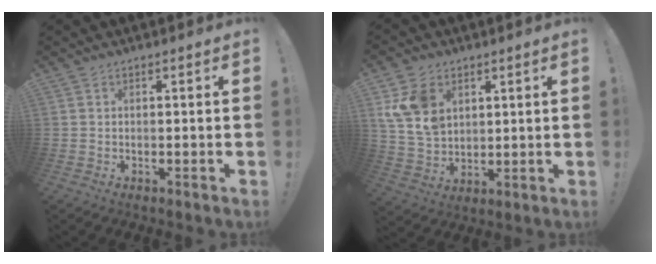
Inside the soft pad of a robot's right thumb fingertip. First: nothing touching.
{"total": 12.8, "force": [5.0, 9.7, 6.7], "torque": [-0.133, -0.017, 0.101]}